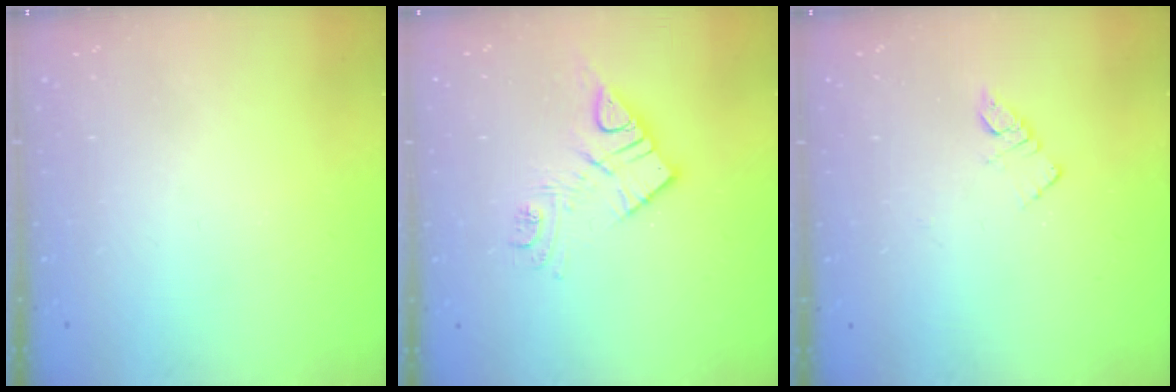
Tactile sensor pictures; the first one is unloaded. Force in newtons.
{"total": 10.7, "press": 10.7, "slide": 0.5}
{"total": 3.9, "press": 3.8, "slide": 0.4}